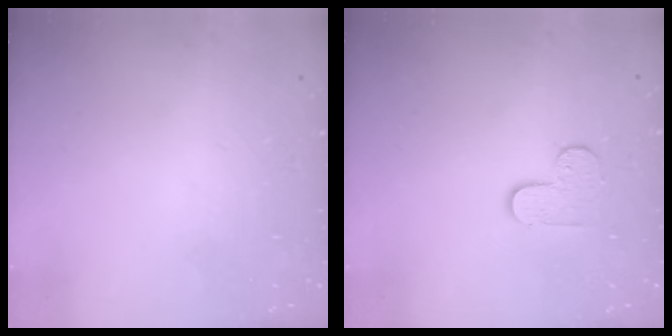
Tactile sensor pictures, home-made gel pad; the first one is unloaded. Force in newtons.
{"total": 6.1, "press": 6.1, "slide": 0.6}